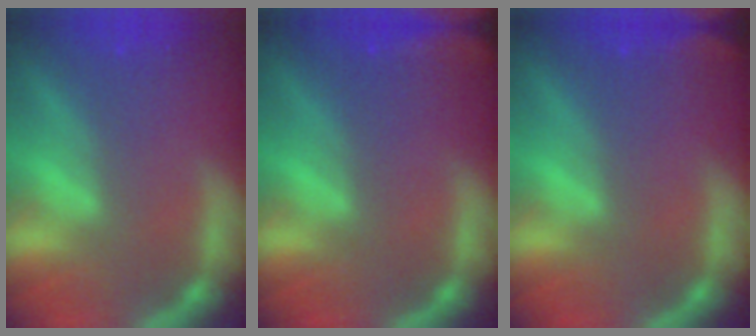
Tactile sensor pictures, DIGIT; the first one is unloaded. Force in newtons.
{"total": 5.0}
{"total": 2.4}